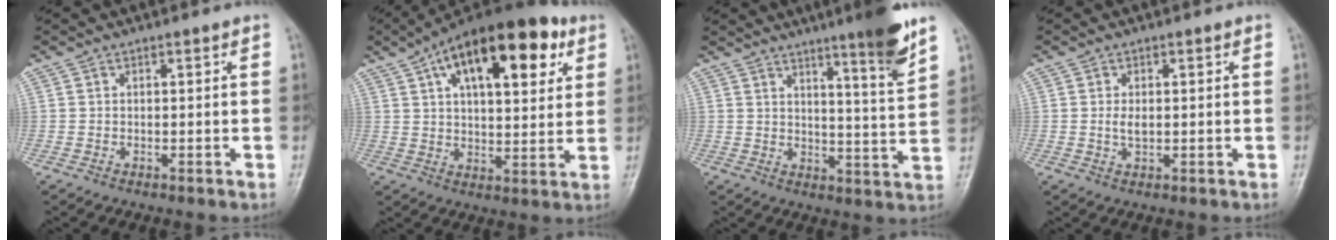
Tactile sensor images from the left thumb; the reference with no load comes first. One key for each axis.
{"total": 20.9, "fx": 9.6, "fy": 9.5, "fz": 16.0, "tx": -0.227, "ty": -0.004, "tz": 0.149}
{"total": 10.9, "fx": 7.1, "fy": 0.4, "fz": 8.2, "tx": -0.108, "ty": -0.050, "tz": 0.104}
{"total": 2.3, "fx": 0.2, "fy": 1.3, "fz": 1.9, "tx": -0.038, "ty": -0.003, "tz": 0.002}